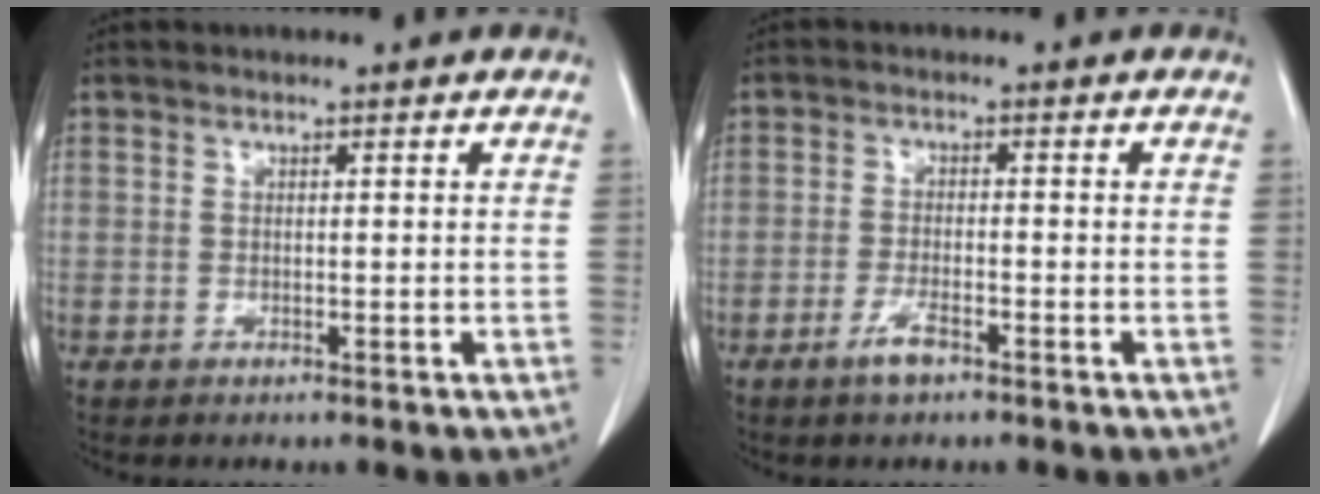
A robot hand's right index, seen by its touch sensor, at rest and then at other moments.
{"total": 3.1, "force": [-2.0, 0.6, 2.2], "torque": [-0.048, -0.002, -0.037]}